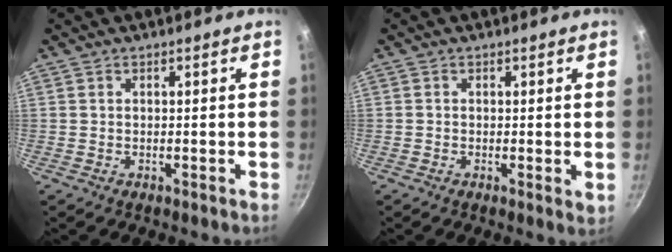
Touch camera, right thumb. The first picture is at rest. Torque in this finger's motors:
{"motor_torque": [-0.35, 0.00, -0.17, 0.02, 0.02]}